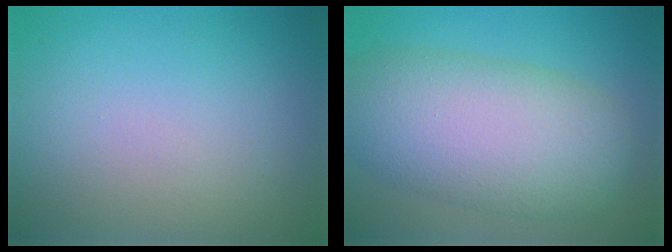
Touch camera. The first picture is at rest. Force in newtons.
{"total": 9.9, "press": 9.9, "slide": 0.6}